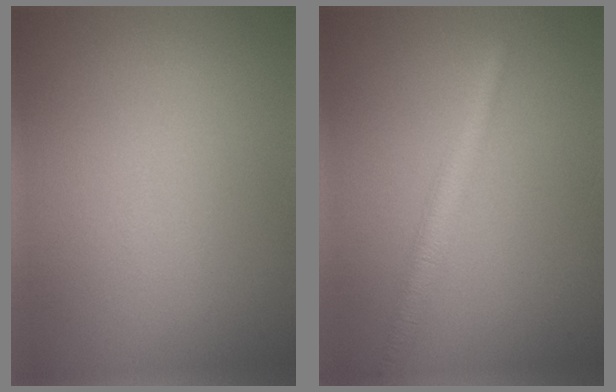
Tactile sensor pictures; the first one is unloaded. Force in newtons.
{"total": 2.6, "press": 2.6, "slide": 0.1}